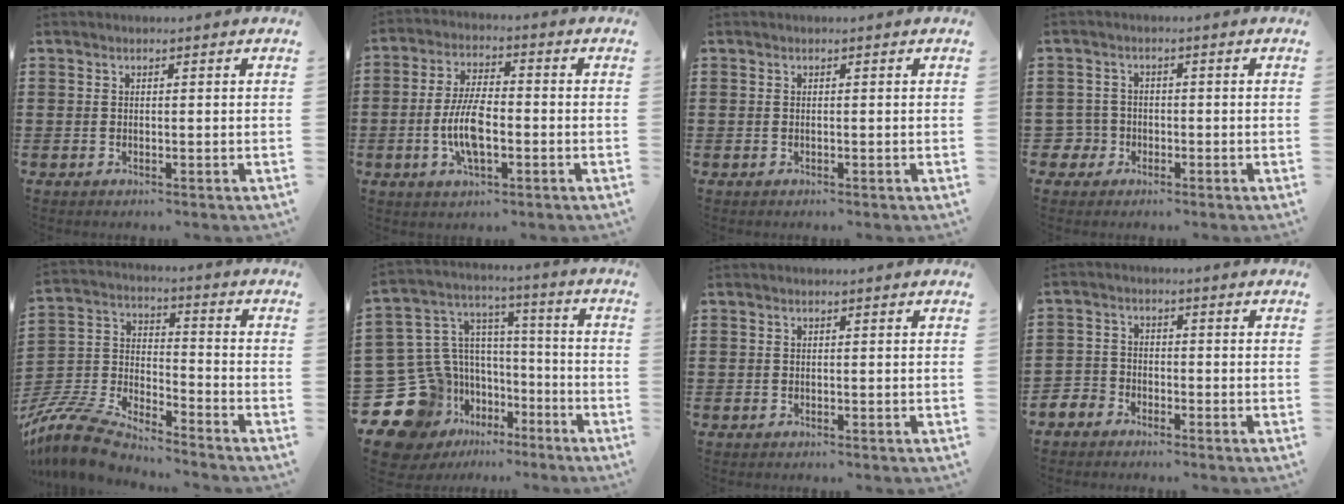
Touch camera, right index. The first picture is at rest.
{"total": 7.9, "force": [-1.8, 3.1, 7.0], "torque": [-0.161, -0.006, -0.041]}
{"total": 0.0}
{"total": 3.3, "force": [-1.7, 2.8, 0.7], "torque": [-0.044, -0.004, -0.044]}
{"total": 8.8, "force": [-8.2, 1.5, 2.9], "torque": [-0.088, 0.000, -0.171]}
{"total": 12.7, "force": [-6.0, 10.4, 4.4], "torque": [-0.153, -0.013, -0.088]}
{"total": 0.0}
{"total": 2.9, "force": [-2.5, 1.4, -0.1], "torque": [-0.017, 0.000, -0.059]}